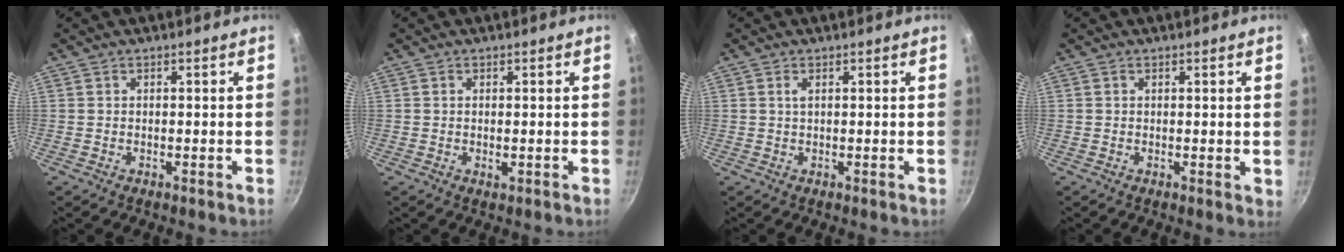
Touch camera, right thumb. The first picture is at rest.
{"total": 0.9, "force": [-0.2, 0.4, 0.8], "torque": [-0.015, -0.001, -0.002]}
{"total": 1.0, "force": [0.4, 0.3, 0.9], "torque": [-0.017, 0.001, 0.007]}
{"total": 1.2, "force": [0.5, 0.7, 0.9], "torque": [-0.010, 0.000, 0.006]}